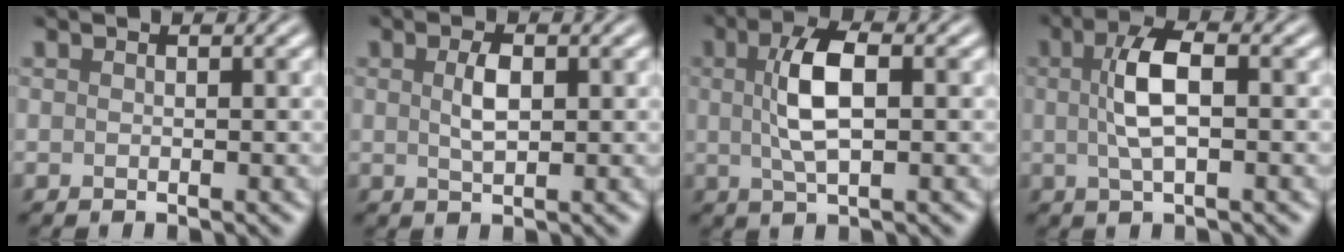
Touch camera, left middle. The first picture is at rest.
{"total": 2.2, "force": [0.4, 0.9, 1.9], "torque": [-0.046, 0.003, 0.011]}
{"total": 4.9, "force": [0.7, 1.8, 4.5], "torque": [-0.095, 0.010, 0.010]}
{"total": 4.3, "force": [0.4, 1.5, 4.0], "torque": [-0.086, 0.011, 0.005]}